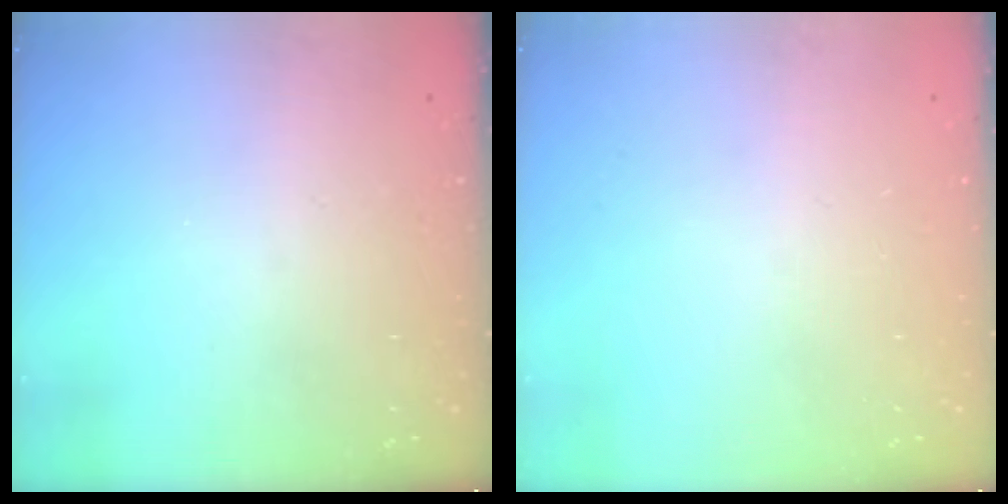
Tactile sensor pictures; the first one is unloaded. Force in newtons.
{"total": 0.0}